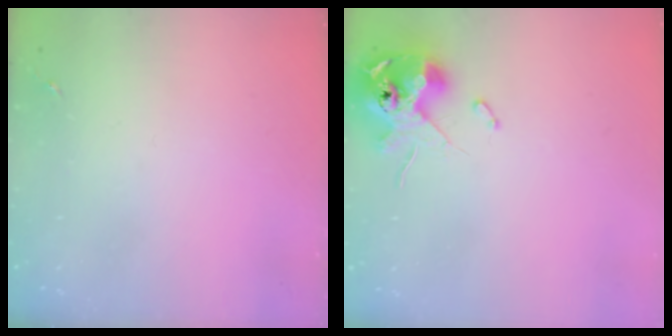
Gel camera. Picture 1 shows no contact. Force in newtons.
{"total": 11.6, "press": 11.4, "slide": 2.1}